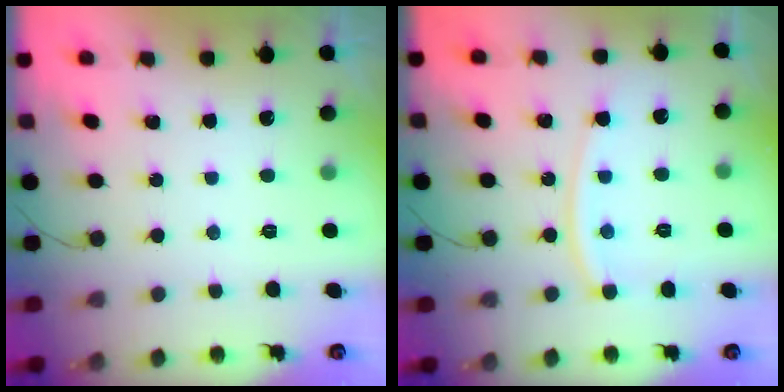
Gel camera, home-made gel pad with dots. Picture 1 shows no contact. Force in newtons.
{"total": 10.7, "press": 10.7, "slide": 1.1}